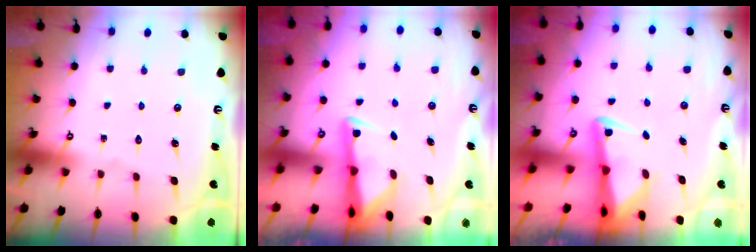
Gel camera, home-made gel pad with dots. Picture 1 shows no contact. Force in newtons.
{"total": 3.0, "press": 2.9, "slide": 0.5}
{"total": 2.8, "press": 2.7, "slide": 0.6}